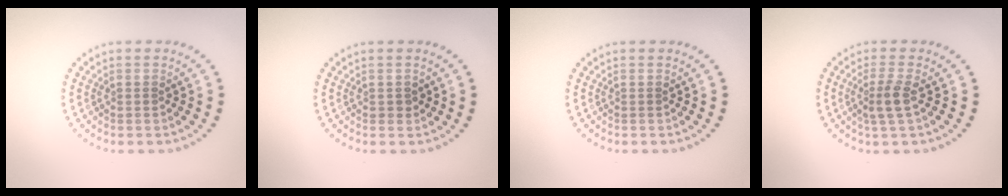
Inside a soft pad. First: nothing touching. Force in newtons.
{"total": 0.7, "press": 0.7, "slide": 0.1}
{"total": 0.0}
{"total": 2.2, "press": 1.9, "slide": 1.1}